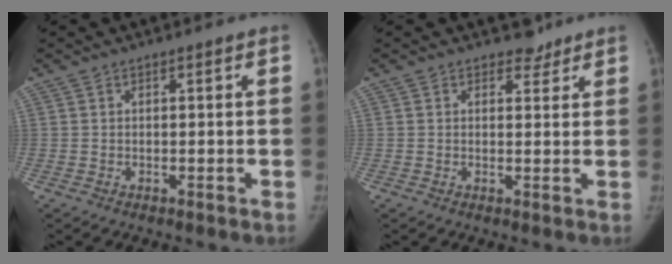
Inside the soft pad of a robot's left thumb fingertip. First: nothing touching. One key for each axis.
{"total": 2.3, "fx": 1.8, "fy": 1.3, "fz": 0.1, "tx": 0.017, "ty": -0.011, "tz": 0.020}